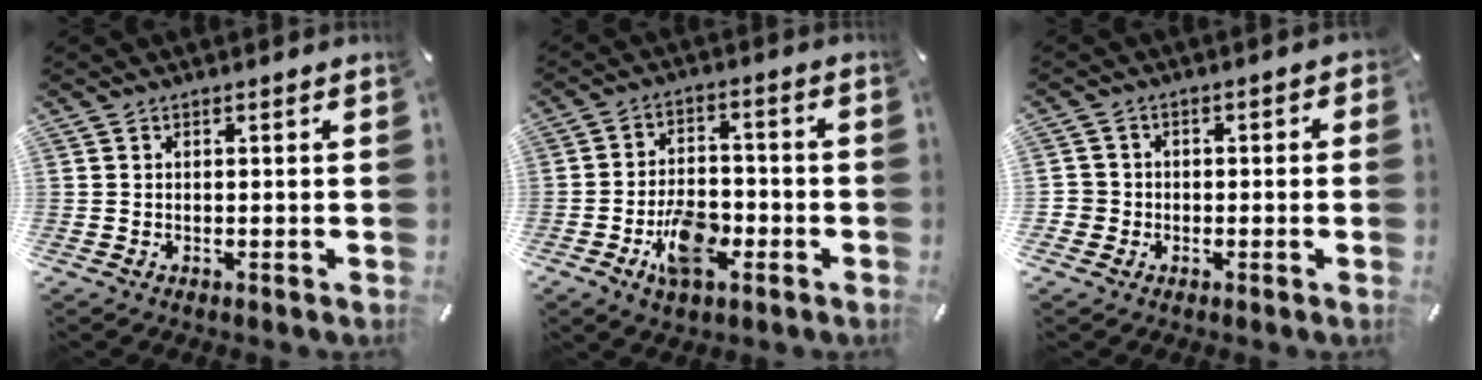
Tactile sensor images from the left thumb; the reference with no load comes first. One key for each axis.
{"total": 10.4, "fx": -4.6, "fy": 6.0, "fz": 7.2, "tx": -0.131, "ty": 0.019, "tz": -0.080}
{"total": 3.9, "fx": -1.4, "fy": 3.6, "fz": 0.5, "tx": -0.013, "ty": 0.015, "tz": -0.028}